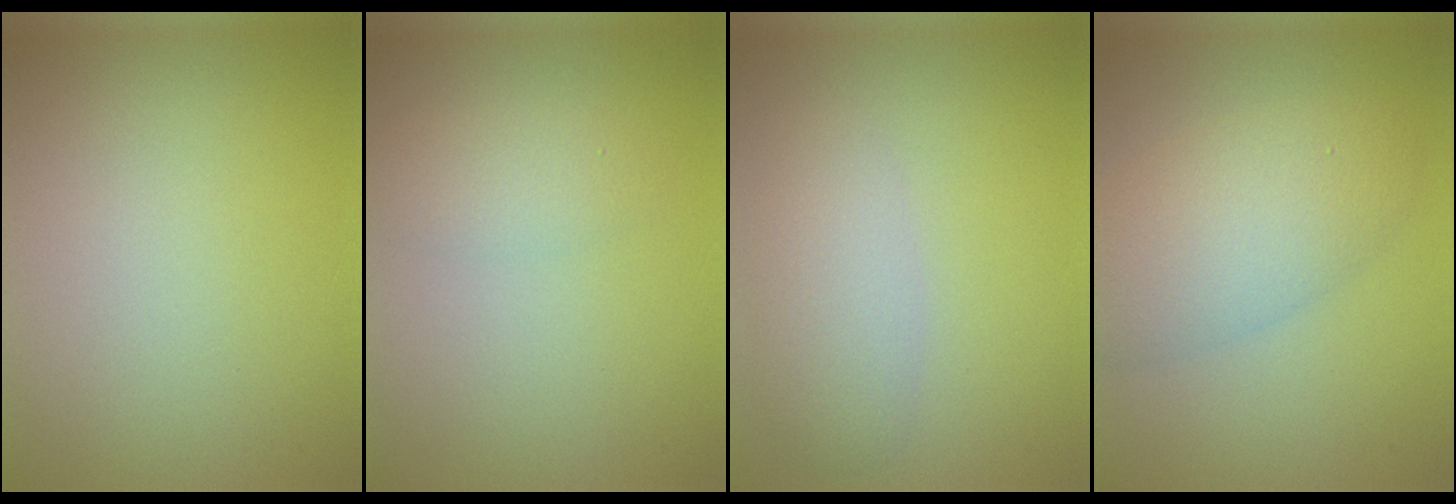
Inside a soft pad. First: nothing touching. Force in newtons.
{"total": 1.9, "press": 1.9, "slide": 0.1}
{"total": 3.0, "press": 3.0, "slide": 0.2}
{"total": 5.8, "press": 5.8, "slide": 0.1}